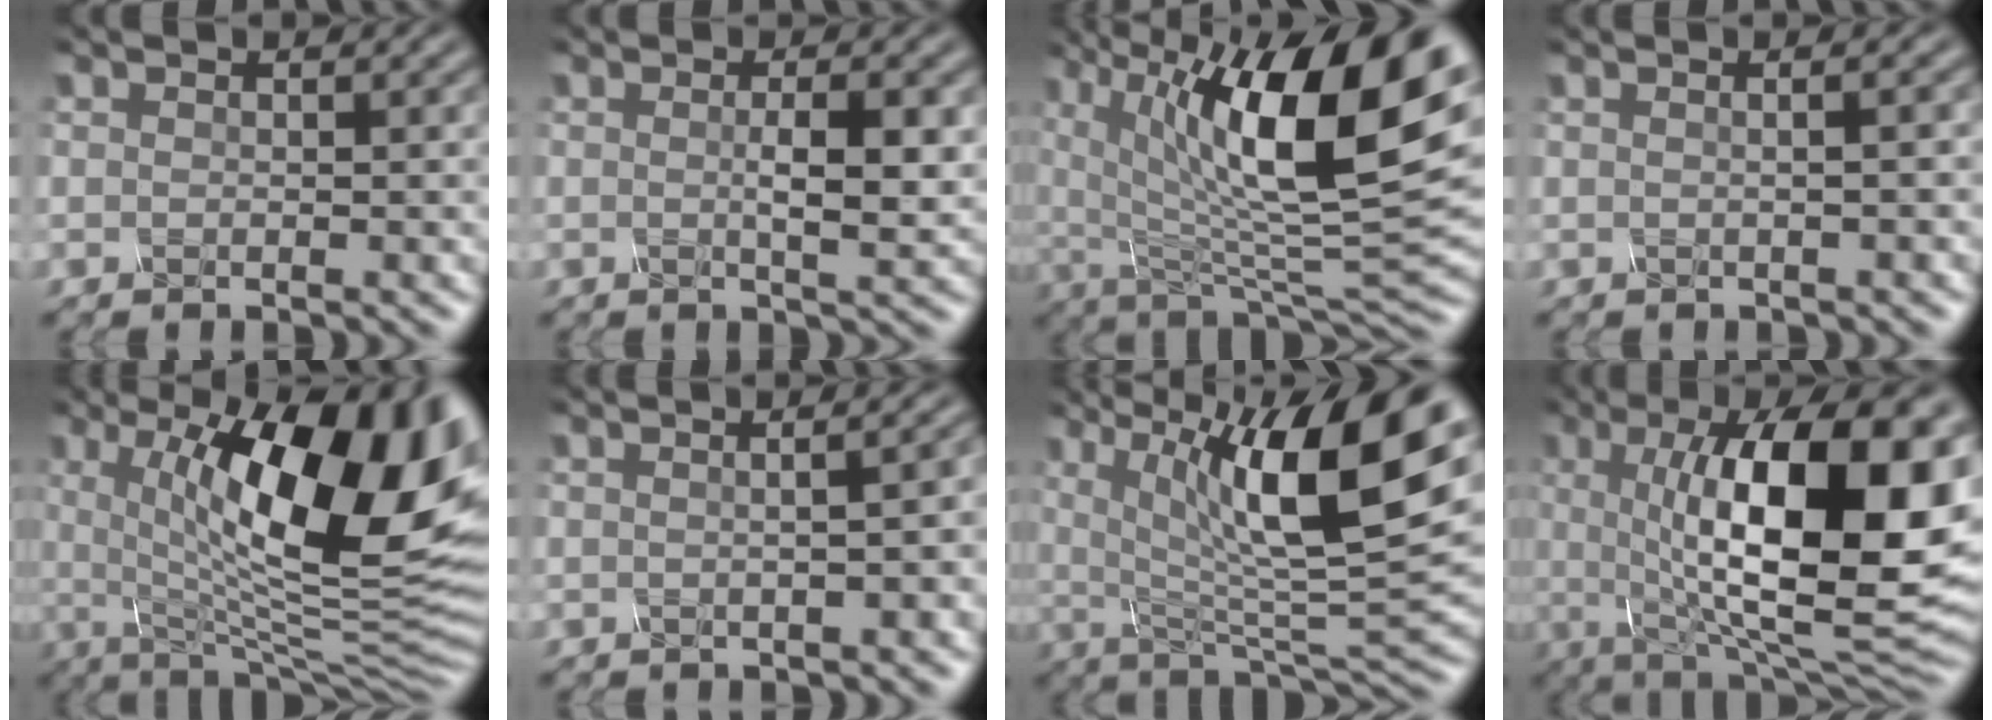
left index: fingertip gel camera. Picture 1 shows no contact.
{"total": 3.4, "force": [0.1, 0.7, 3.4], "torque": [-0.054, 0.000, 0.002]}
{"total": 15.7, "force": [4.9, 5.8, 13.8], "torque": [-0.220, -0.003, 0.078]}
{"total": 3.6, "force": [0.9, 1.9, 2.9], "torque": [-0.011, 0.019, -0.023]}
{"total": 16.8, "force": [3.5, 5.5, 15.5], "torque": [-0.207, 0.003, 0.050]}
{"total": 6.4, "force": [0.9, 3.3, 5.4], "torque": [-0.019, 0.039, -0.020]}
{"total": 13.5, "force": [4.0, 3.6, 12.4], "torque": [-0.187, 0.000, 0.066]}
{"total": 16.7, "force": [2.0, 5.7, 15.6], "torque": [-0.209, 0.004, 0.025]}